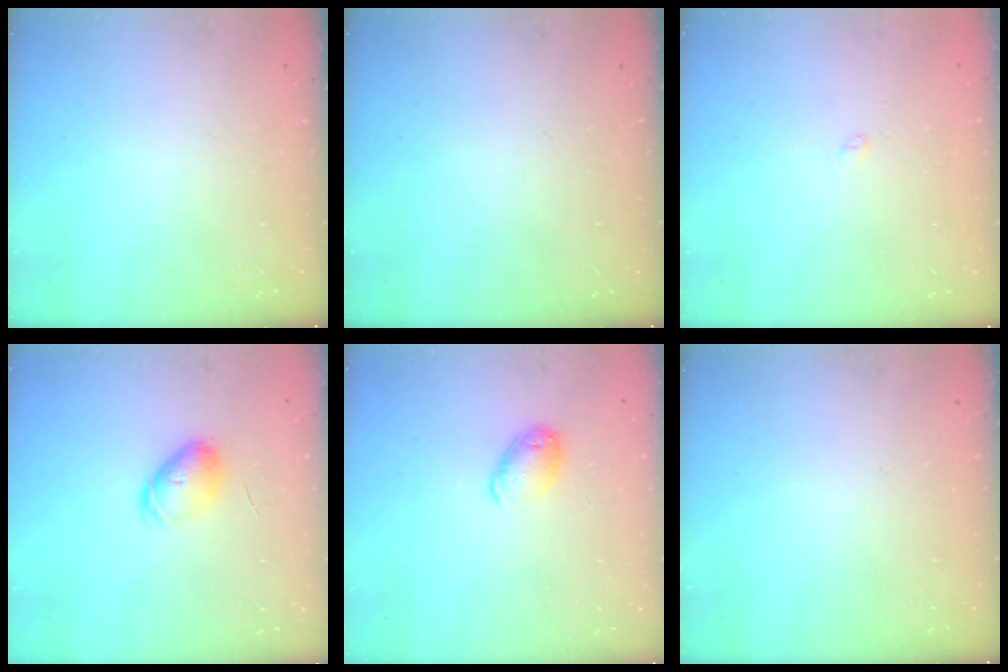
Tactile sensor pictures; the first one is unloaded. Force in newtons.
{"total": 0.0}
{"total": 2.2, "press": 2.2, "slide": 0.2}
{"total": 7.1, "press": 7.1, "slide": 0.5}
{"total": 9.3, "press": 9.1, "slide": 1.6}
{"total": 0.0}